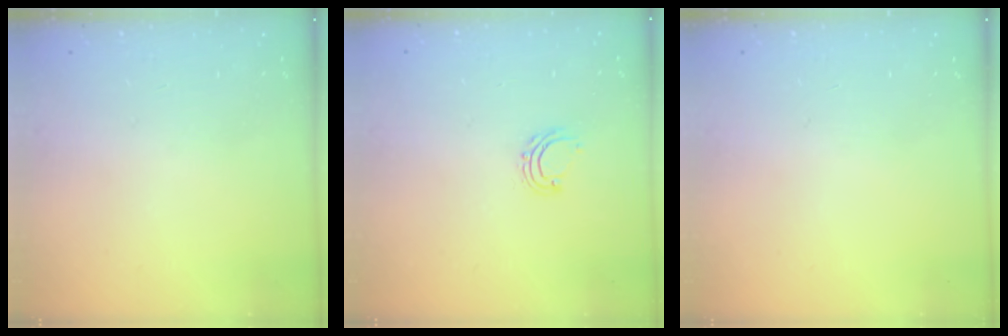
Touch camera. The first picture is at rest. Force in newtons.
{"total": 5.4, "press": 5.3, "slide": 0.7}
{"total": 0.0}